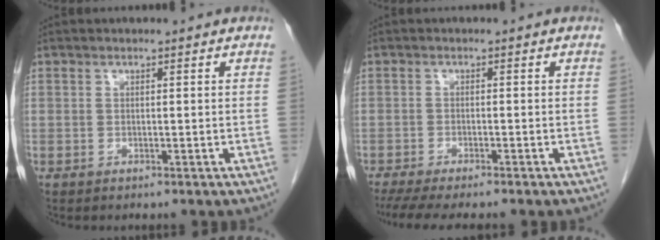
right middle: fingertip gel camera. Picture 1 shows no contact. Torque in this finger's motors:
{"motor_torque": [1.12, -1.02, 0.14, 0.07]}